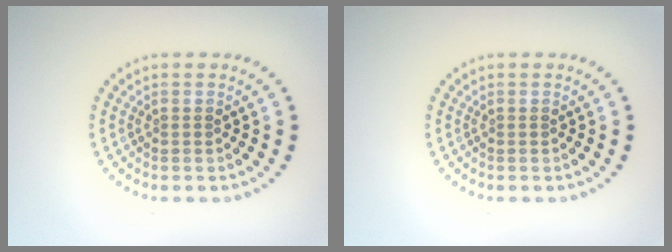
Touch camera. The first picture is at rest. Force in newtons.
{"total": 0.0}